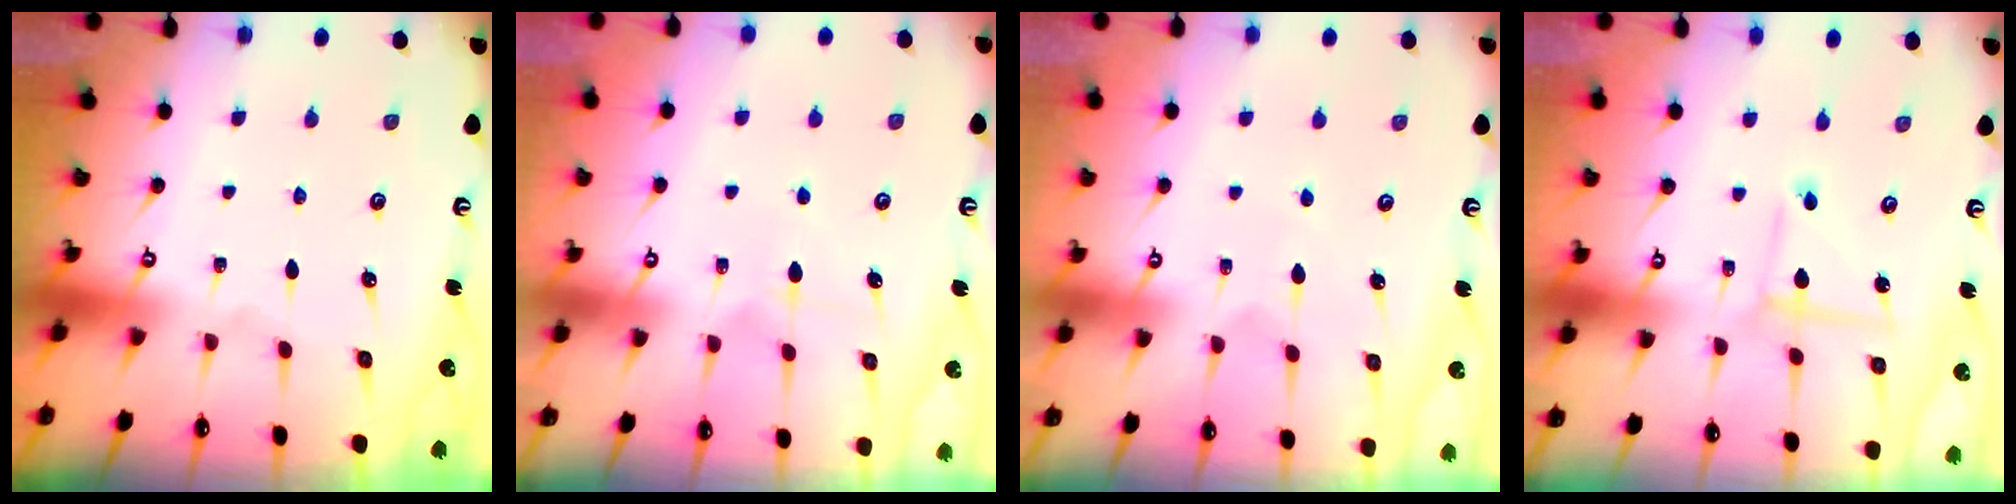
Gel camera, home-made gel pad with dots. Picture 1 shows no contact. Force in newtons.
{"total": 5.8, "press": 5.8, "slide": 0.5}
{"total": 3.9, "press": 3.9, "slide": 0.4}
{"total": 3.2, "press": 3.2, "slide": 0.3}